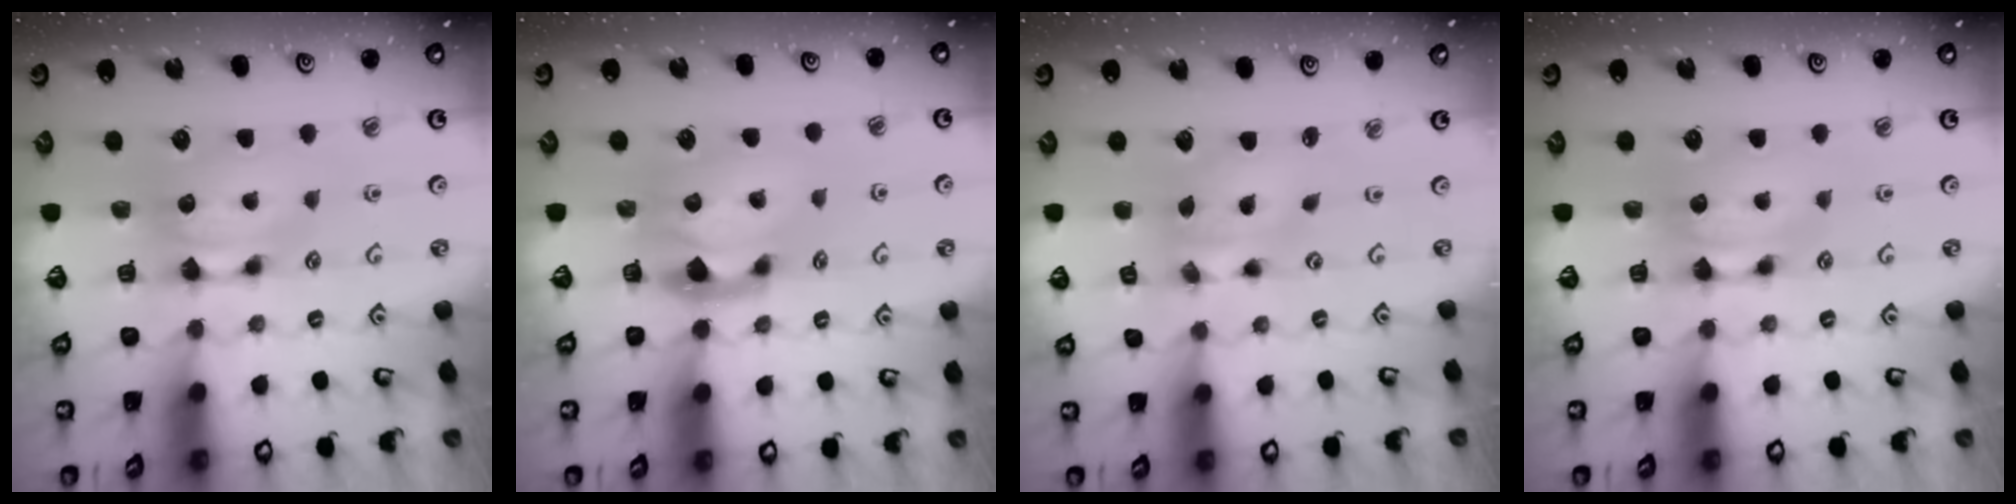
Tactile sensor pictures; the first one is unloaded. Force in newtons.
{"total": 2.1, "press": 1.6, "slide": 1.2}
{"total": 1.9, "press": 1.3, "slide": 1.3}
{"total": 0.0}